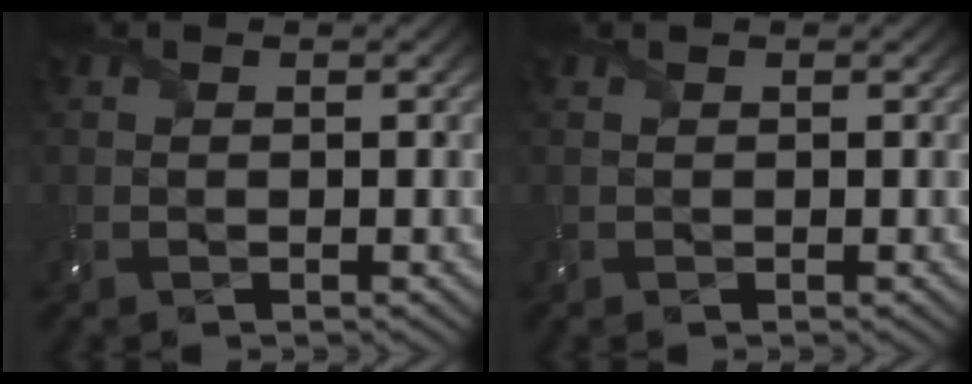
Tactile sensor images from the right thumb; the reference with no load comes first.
{"total": 0.0}